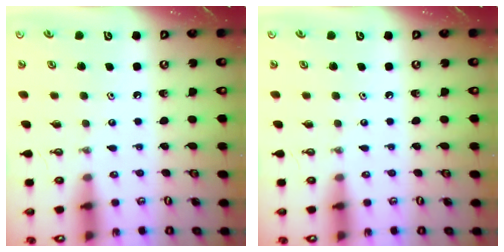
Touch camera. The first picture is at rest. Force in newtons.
{"total": 0.0}